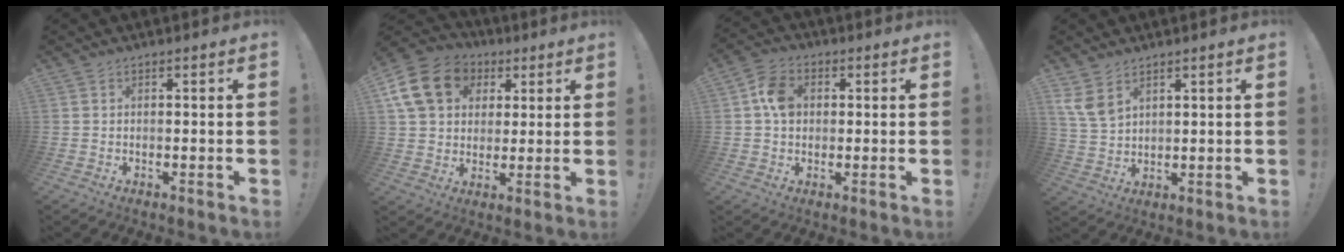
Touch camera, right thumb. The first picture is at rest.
{"total": 16.7, "force": [5.8, 13.5, 7.9], "torque": [-0.123, -0.013, 0.120]}
{"total": 7.7, "force": [0.9, 6.0, 4.8], "torque": [-0.081, 0.013, 0.018]}
{"total": 7.2, "force": [4.2, 4.2, 4.0], "torque": [-0.084, -0.015, 0.085]}